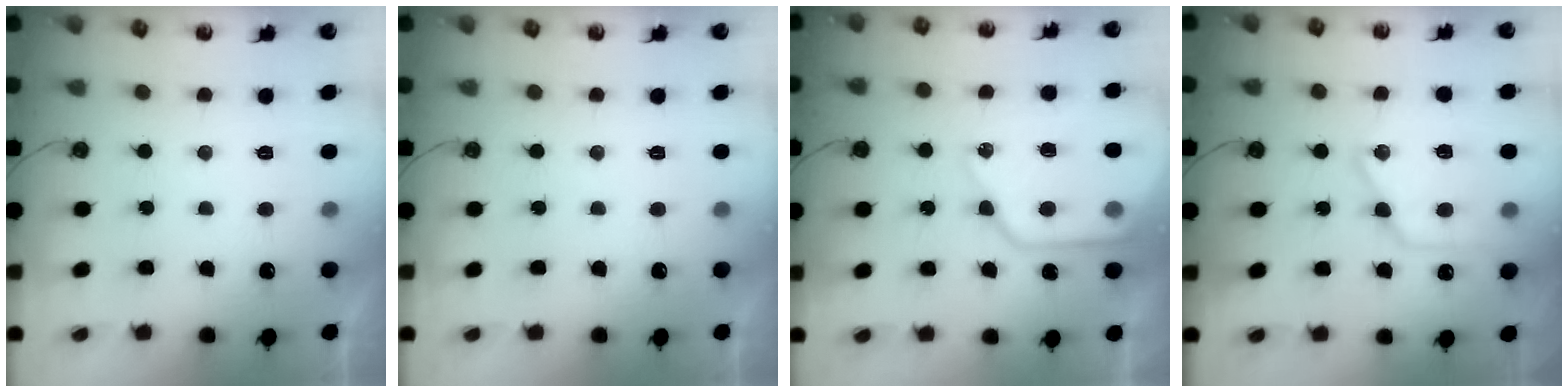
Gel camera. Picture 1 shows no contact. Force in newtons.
{"total": 0.0}
{"total": 16.0, "press": 15.9, "slide": 1.8}
{"total": 16.9, "press": 16.9, "slide": 1.2}